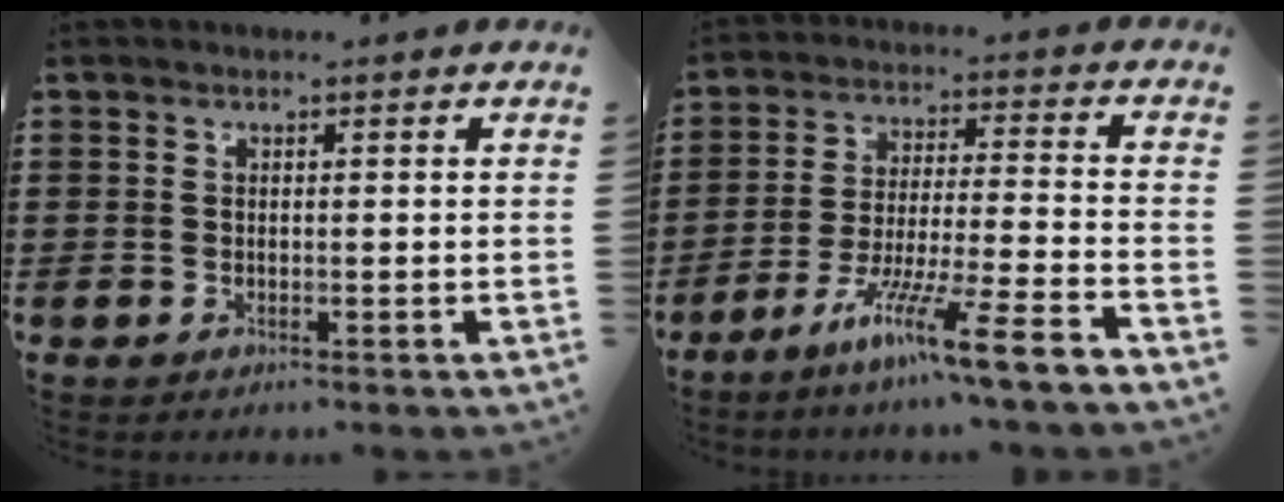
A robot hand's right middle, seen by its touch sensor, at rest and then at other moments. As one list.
[{"total": 10.3, "force": [-7.9, -0.5, 6.6], "torque": [-0.127, -0.005, -0.155]}]